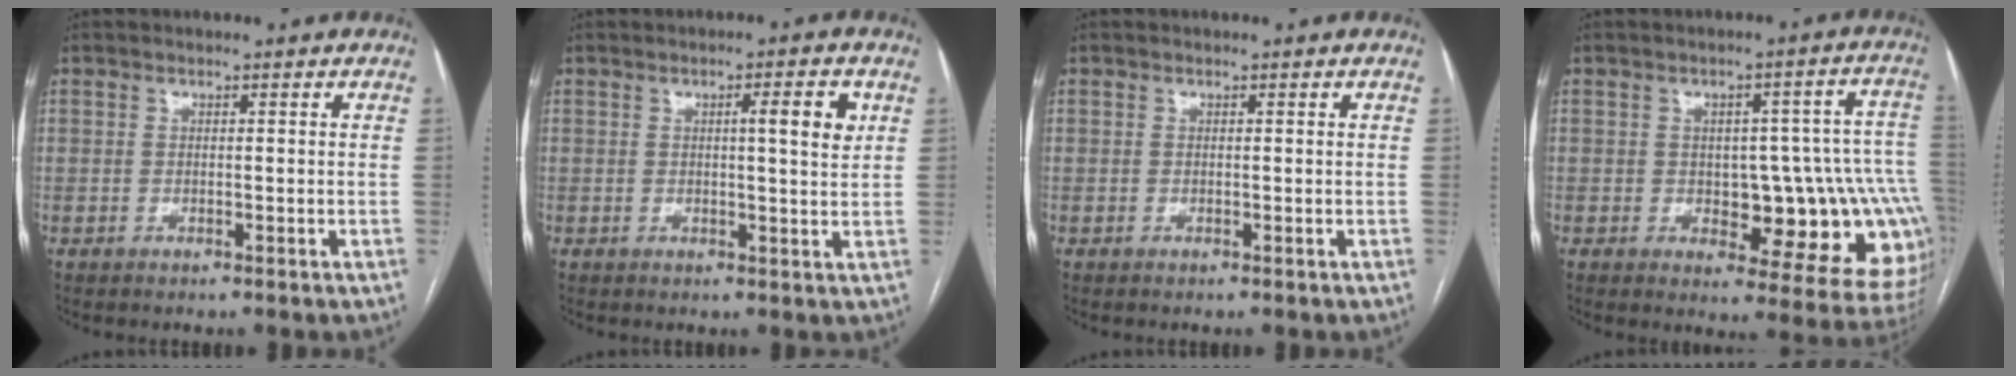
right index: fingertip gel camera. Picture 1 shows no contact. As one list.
[{"total": 4.5, "force": [1.4, 0.4, 4.3], "torque": [-0.061, 0.000, 0.018]}, {"total": 0.0}, {"total": 16.5, "force": [-2.5, 5.9, 15.3], "torque": [-0.107, 0.034, -0.011]}]